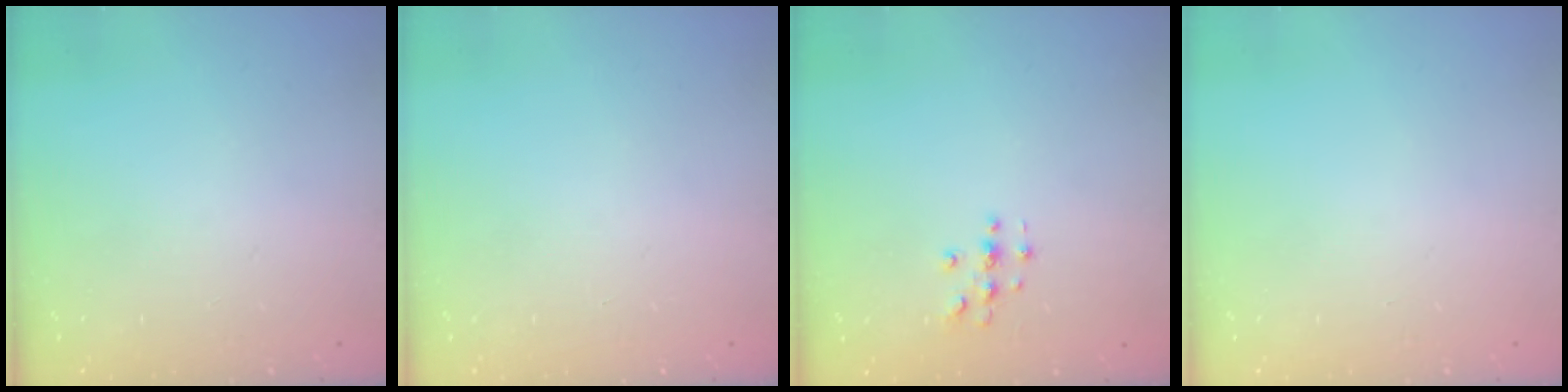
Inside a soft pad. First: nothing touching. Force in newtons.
{"total": 0.0}
{"total": 2.7, "press": 2.7, "slide": 0.3}
{"total": 0.0}